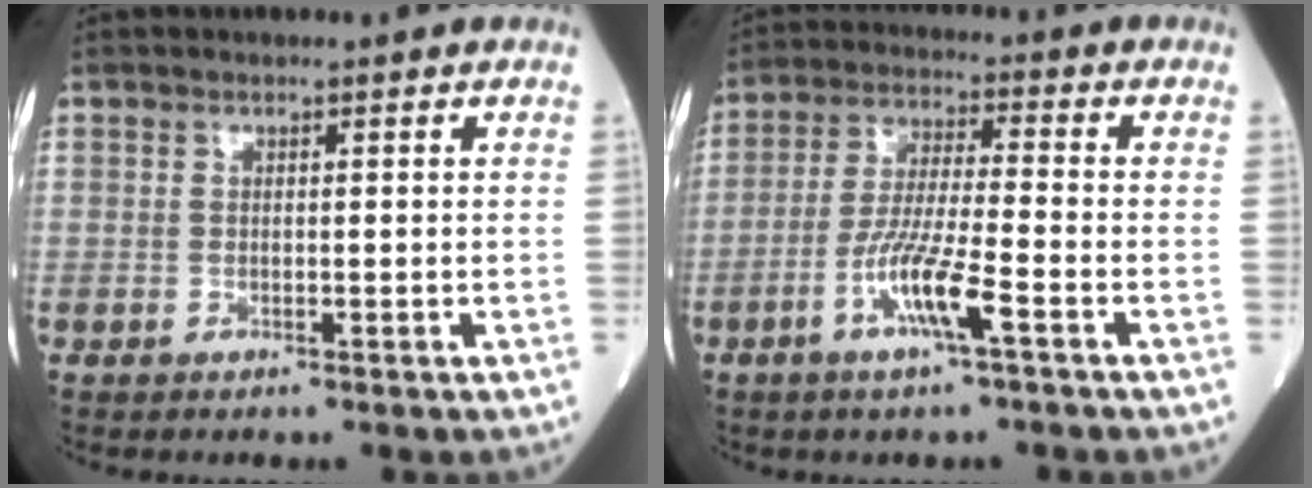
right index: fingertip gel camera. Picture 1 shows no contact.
{"total": 8.7, "force": [-3.9, 0.3, 7.8], "torque": [-0.157, -0.006, -0.076]}